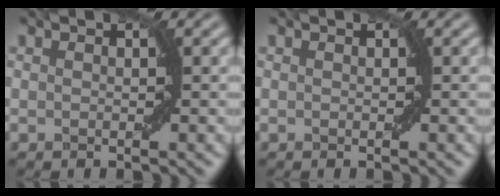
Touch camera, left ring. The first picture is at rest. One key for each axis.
{"total": 0.0}